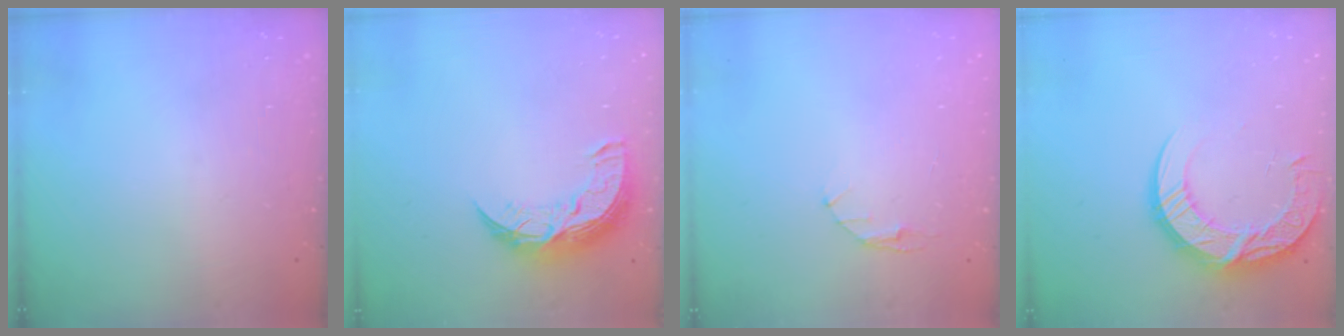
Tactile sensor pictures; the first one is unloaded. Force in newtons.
{"total": 11.5, "press": 11.4, "slide": 0.7}
{"total": 2.9, "press": 2.9, "slide": 0.4}
{"total": 18.4, "press": 18.4, "slide": 1.0}